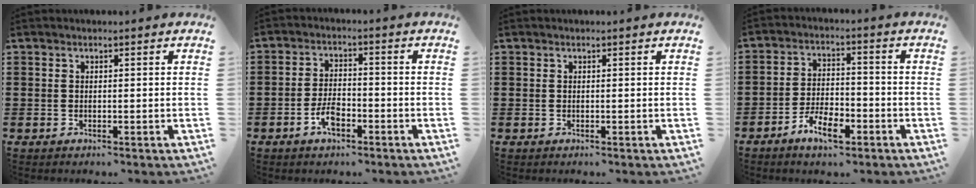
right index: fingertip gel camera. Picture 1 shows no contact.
{"total": 4.4, "force": [-2.3, 1.9, 3.3], "torque": [-0.077, -0.002, -0.047]}
{"total": 0.0}
{"total": 6.1, "force": [-3.9, 2.2, 4.1], "torque": [-0.086, 0.005, -0.075]}